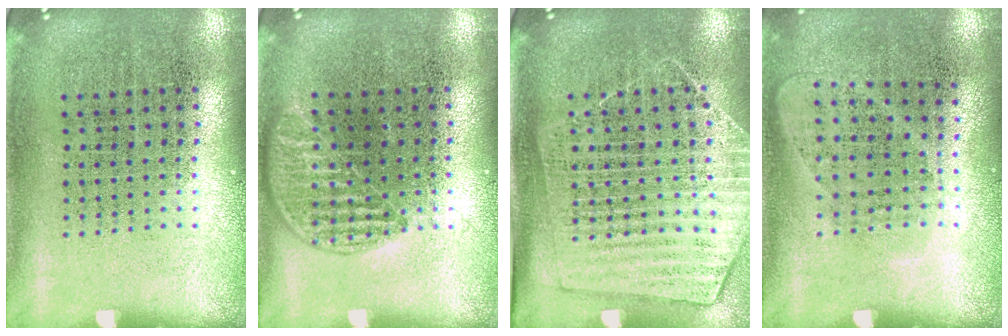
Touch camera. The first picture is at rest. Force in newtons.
{"total": 1.0, "press": 0.8, "slide": 0.5}
{"total": 1.5, "press": 1.4, "slide": 0.6}
{"total": 1.0, "press": 0.8, "slide": 0.5}